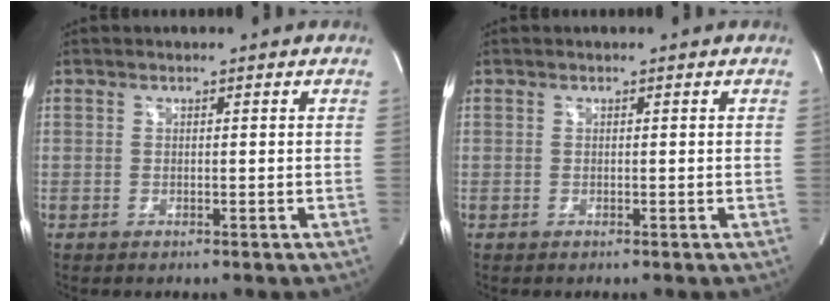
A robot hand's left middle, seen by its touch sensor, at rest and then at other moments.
{"total": 0.0}